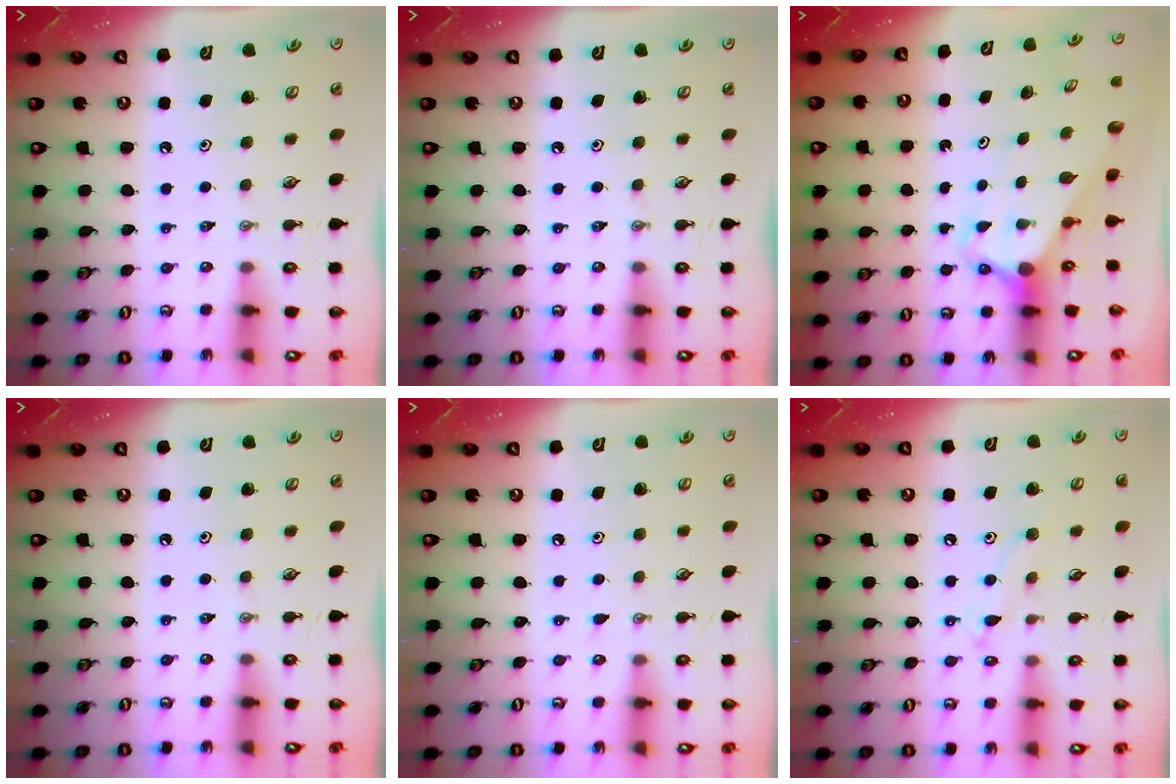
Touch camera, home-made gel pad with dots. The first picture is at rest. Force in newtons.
{"total": 0.0}
{"total": 2.9, "press": 2.9, "slide": 0.2}
{"total": 0.0}
{"total": 3.5, "press": 3.5, "slide": 0.4}
{"total": 8.3, "press": 8.3, "slide": 0.6}